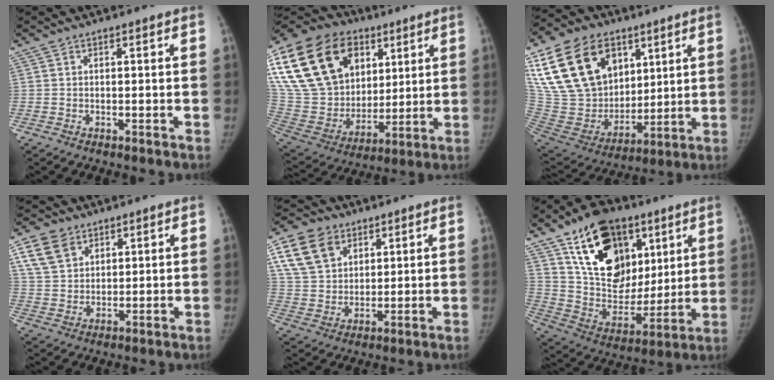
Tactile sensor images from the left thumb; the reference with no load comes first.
{"total": 35.8, "force": [14.7, 24.8, 21.3], "torque": [-0.463, 0.038, 0.284]}
{"total": 27.7, "force": [12.4, 18.8, 16.1], "torque": [-0.312, -0.011, 0.241]}
{"total": 8.7, "force": [4.5, 6.2, 4.1], "torque": [-0.062, -0.013, 0.090]}
{"total": 13.7, "force": [6.3, 9.9, 7.1], "torque": [-0.119, -0.008, 0.123]}
{"total": 23.9, "force": [11.6, 15.3, 14.2], "torque": [-0.200, -0.032, 0.204]}